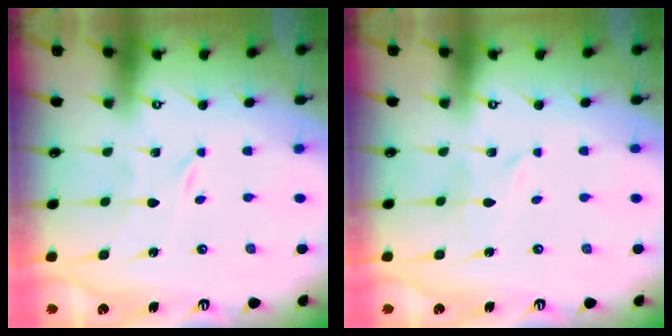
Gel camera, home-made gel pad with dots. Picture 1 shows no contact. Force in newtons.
{"total": 1.9, "press": 1.9, "slide": 0.2}